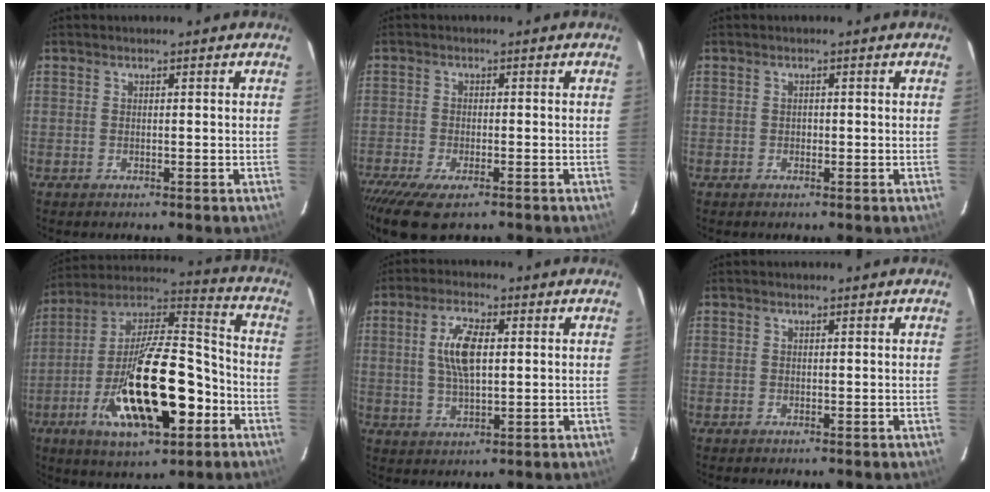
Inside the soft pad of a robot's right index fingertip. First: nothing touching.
{"total": 10.1, "force": [-7.6, 2.9, 6.1], "torque": [-0.146, -0.046, -0.135]}
{"total": 0.6, "force": [-0.3, 0.5, 0.0], "torque": [0.001, 0.000, -0.003]}
{"total": 24.7, "force": [-9.1, 9.1, 21.0], "torque": [-0.381, -0.011, -0.151]}
{"total": 7.8, "force": [1.4, 3.1, 7.0], "torque": [-0.135, 0.007, 0.028]}
{"total": 0.0}